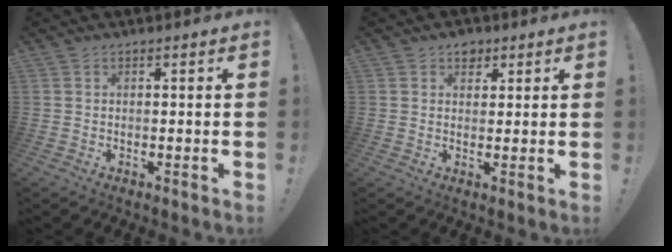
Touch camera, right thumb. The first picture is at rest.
{"total": 4.0, "force": [2.4, 3.0, 1.1], "torque": [0.002, -0.013, 0.041]}